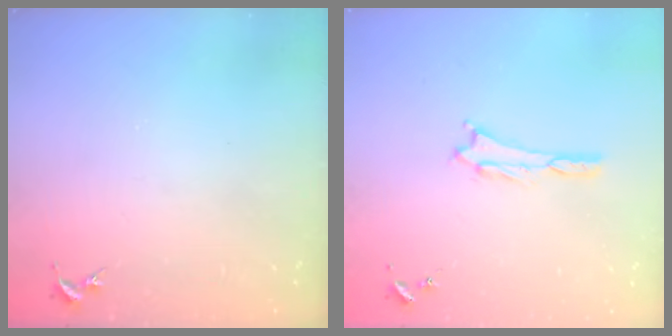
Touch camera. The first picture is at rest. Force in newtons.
{"total": 0.7, "press": 0.7, "slide": 0.3}